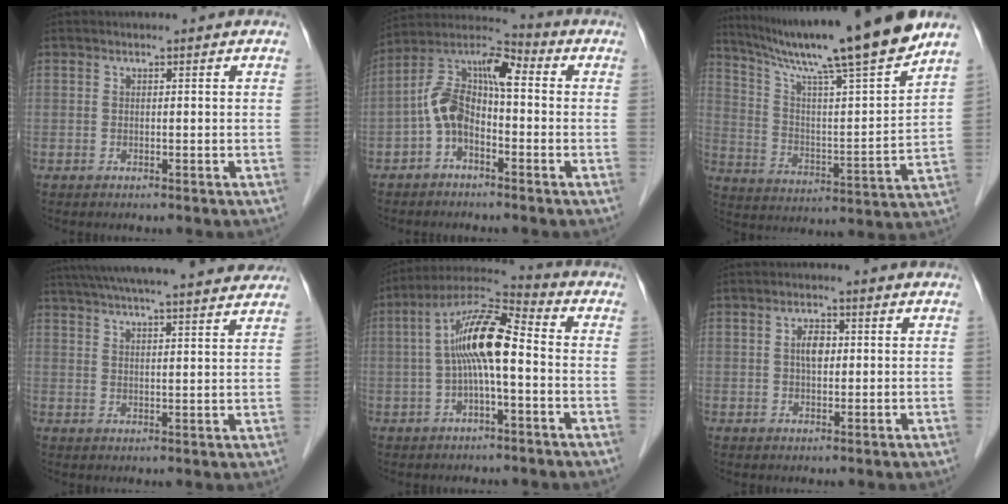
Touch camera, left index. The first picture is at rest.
{"total": 9.1, "force": [-1.7, 4.3, 7.8], "torque": [-0.168, 0.043, -0.040]}
{"total": 19.7, "force": [16.3, -1.2, 11.0], "torque": [-0.184, -0.014, 0.259]}
{"total": 23.8, "force": [21.1, 2.0, 10.8], "torque": [-0.176, 0.027, 0.283]}
{"total": 10.8, "force": [-0.6, 2.3, 10.5], "torque": [-0.206, 0.035, -0.017]}
{"total": 2.7, "force": [0.5, 1.6, 2.2], "torque": [-0.047, 0.008, 0.007]}